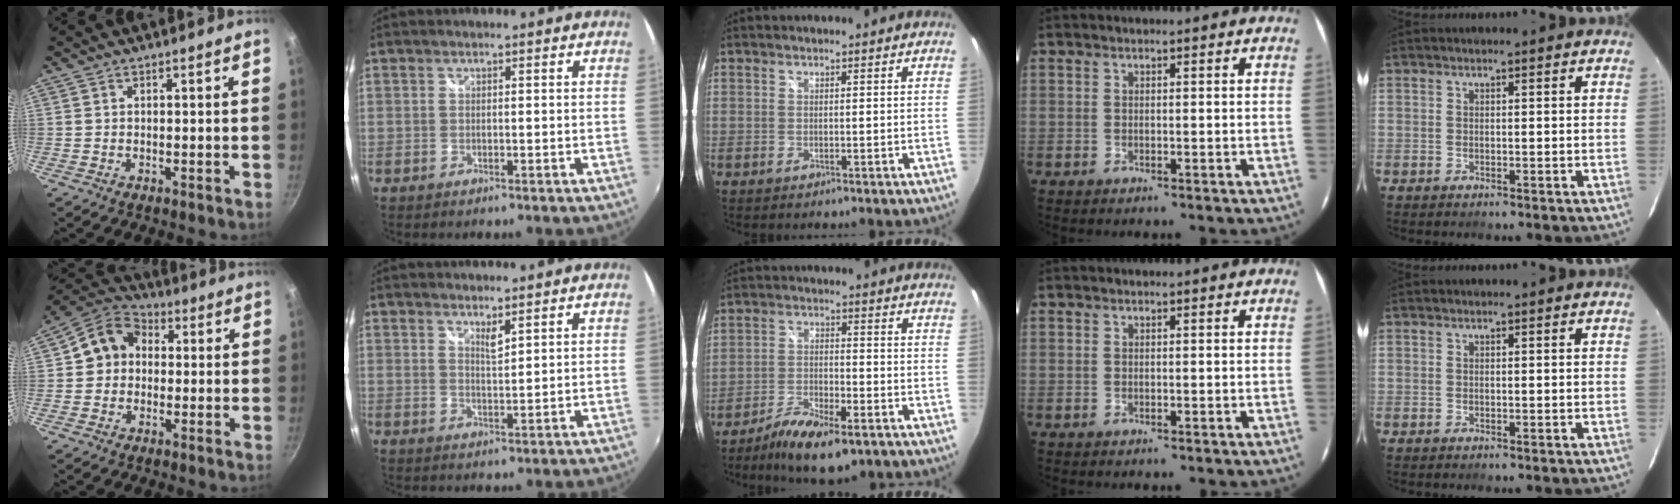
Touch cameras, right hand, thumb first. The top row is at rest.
{"thumb": {"total": 9.1, "force": [0.6, 7.9, 4.5], "torque": [-0.043, 0.024, -0.013]}, "index": {"total": 2.3, "force": [1.8, 0.3, 1.4], "torque": [-0.023, -0.003, 0.029]}, "middle": {"total": 10.1, "force": [-6.9, 3.2, 6.7], "torque": [-0.148, -0.022, -0.127]}}